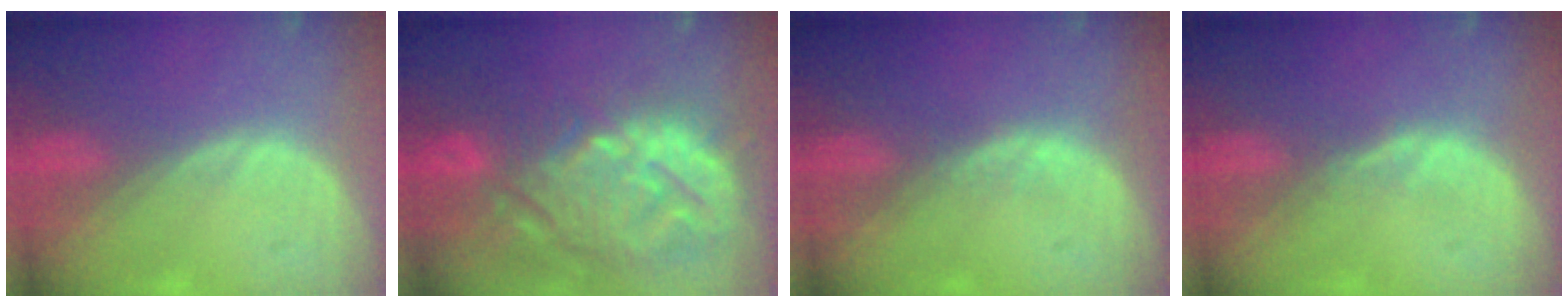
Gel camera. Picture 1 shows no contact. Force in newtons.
{"total": 14.6, "press": 12.4, "slide": 7.6}
{"total": 0.8, "press": 0.7, "slide": 0.2}
{"total": 1.0, "press": 1.0, "slide": 0.1}